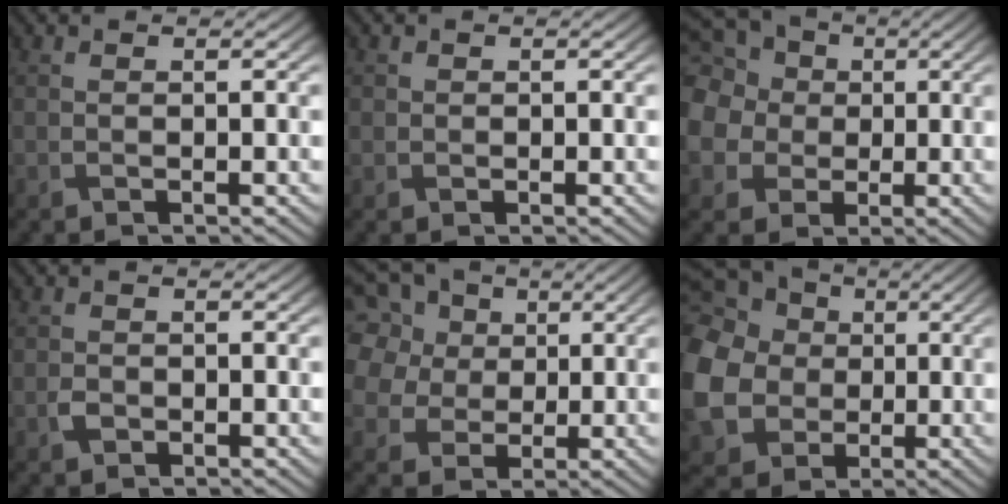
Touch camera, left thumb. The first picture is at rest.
{"total": 0.9, "force": [0.1, 0.9, 0.1], "torque": [0.000, -0.004, 0.000]}
{"total": 14.7, "force": [2.4, 13.1, 6.2], "torque": [-0.242, 0.019, 0.016]}
{"total": 1.3, "force": [-0.6, 1.0, 0.6], "torque": [-0.014, -0.002, -0.013]}
{"total": 13.7, "force": [5.1, 11.0, 6.3], "torque": [-0.221, 0.029, 0.097]}
{"total": 17.8, "force": [1.2, 15.8, 8.2], "torque": [-0.294, -0.005, -0.006]}